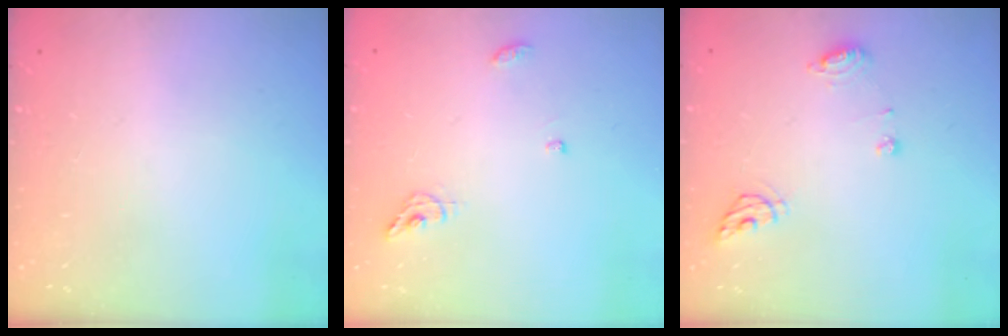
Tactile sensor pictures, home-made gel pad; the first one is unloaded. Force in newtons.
{"total": 6.4, "press": 6.4, "slide": 0.1}
{"total": 7.2, "press": 7.2, "slide": 0.8}